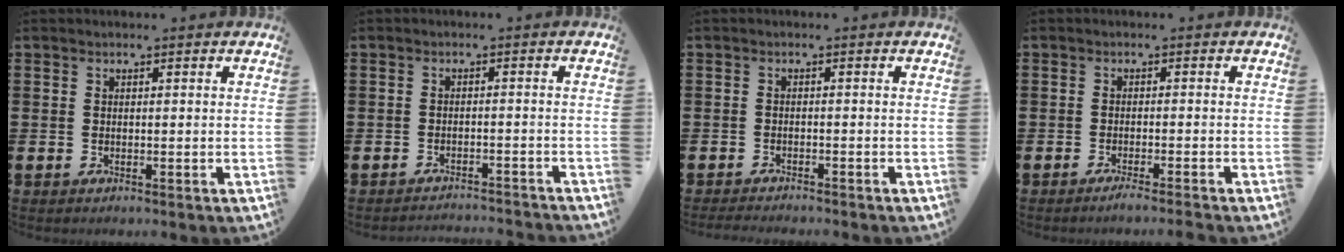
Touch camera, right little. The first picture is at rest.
{"total": 1.6, "force": [-1.6, -0.2, -0.1], "torque": [-0.001, 0.005, -0.035]}
{"total": 1.1, "force": [-1.1, -0.1, 0.2], "torque": [-0.004, -0.001, -0.022]}
{"total": 1.5, "force": [-1.2, -0.2, 0.8], "torque": [-0.010, -0.001, -0.023]}